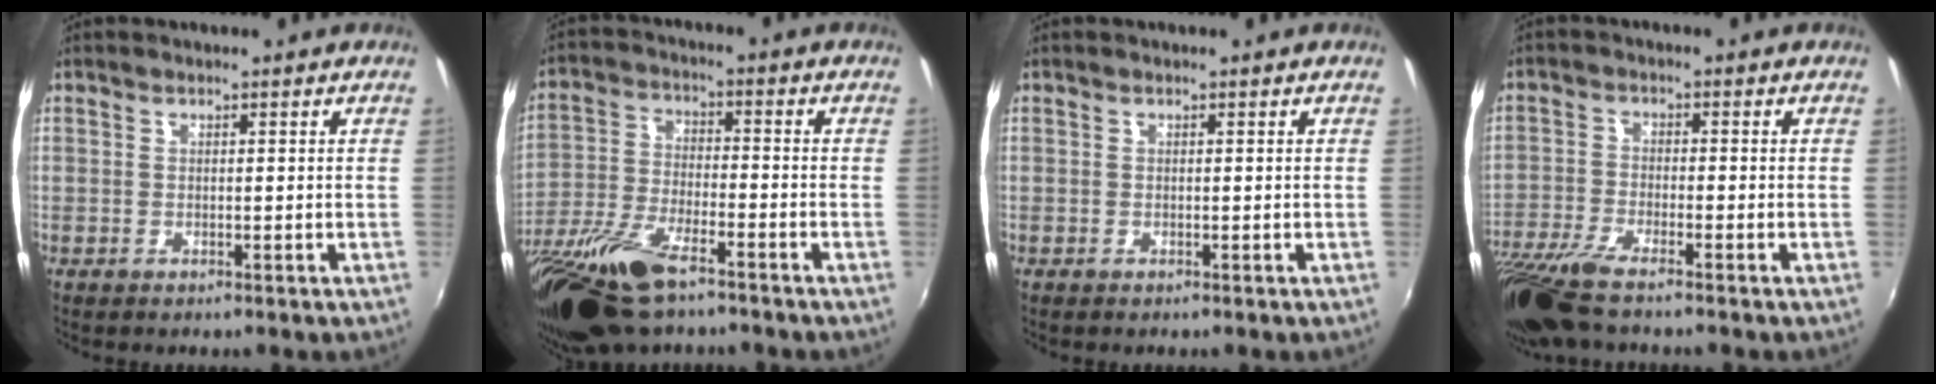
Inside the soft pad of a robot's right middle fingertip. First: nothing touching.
{"total": 17.2, "force": [-12.0, 5.4, 11.1], "torque": [-0.242, -0.039, -0.229]}
{"total": 0.0}
{"total": 11.0, "force": [-8.8, 1.4, 6.6], "torque": [-0.155, -0.040, -0.166]}